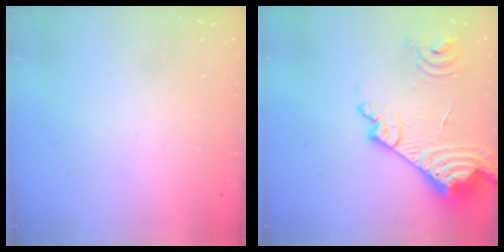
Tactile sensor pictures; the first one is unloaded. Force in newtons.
{"total": 19.0, "press": 18.9, "slide": 1.8}